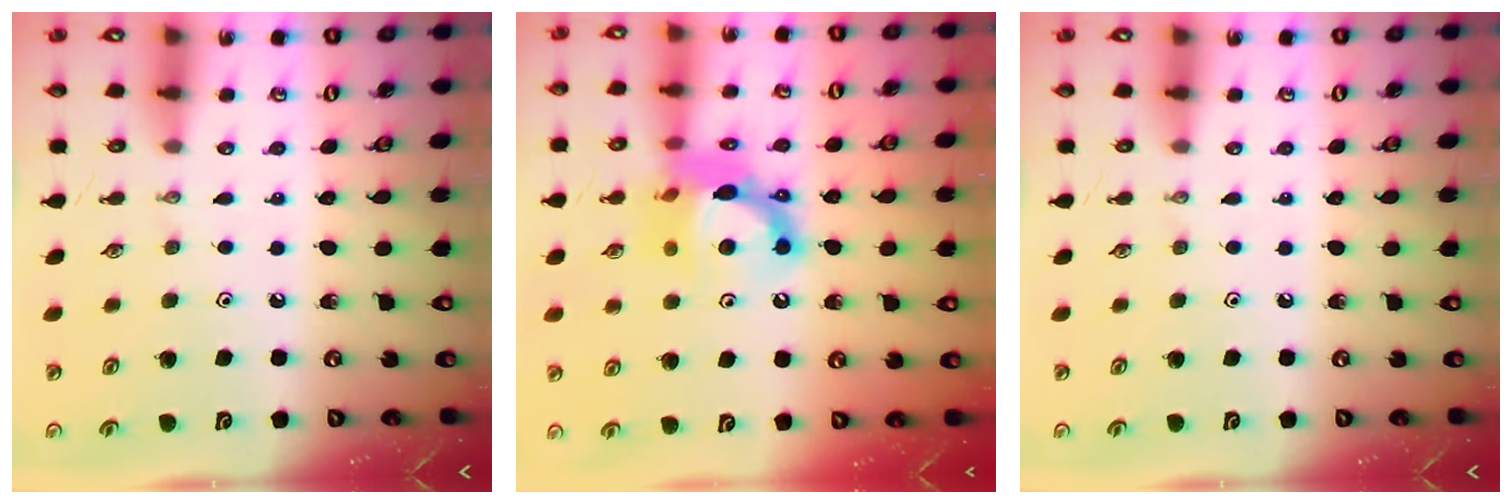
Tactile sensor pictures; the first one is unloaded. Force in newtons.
{"total": 13.4, "press": 13.3, "slide": 1.9}
{"total": 0.0}